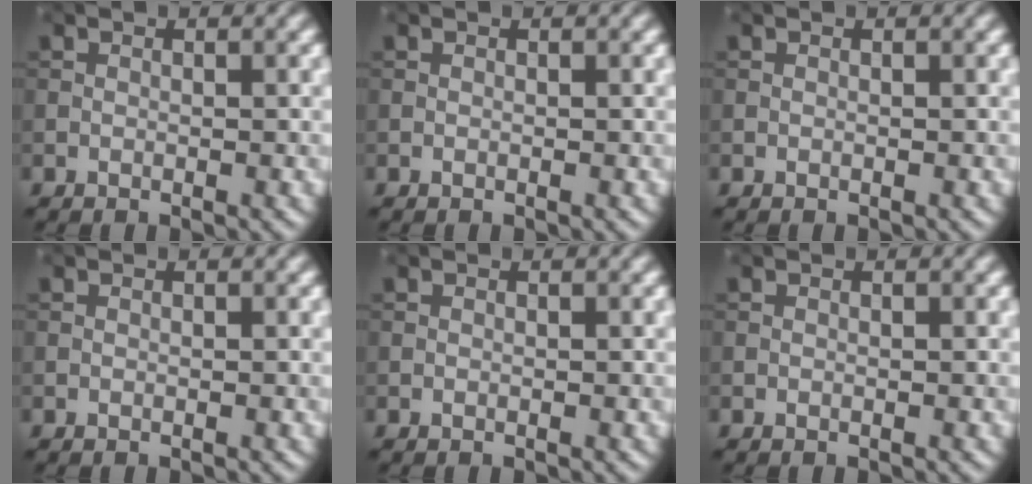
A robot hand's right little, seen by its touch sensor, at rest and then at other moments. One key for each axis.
{"total": 0.0}
{"total": 0.0}
{"total": 0.0}
{"total": 0.0}
{"total": 0.0}